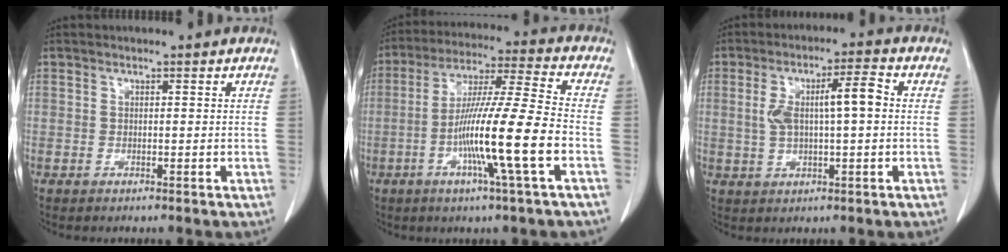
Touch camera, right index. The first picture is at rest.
{"total": 15.4, "force": [-4.6, -0.8, 14.6], "torque": [-0.271, -0.007, -0.087]}
{"total": 8.6, "force": [0.8, 2.3, 8.3], "torque": [-0.159, 0.024, 0.017]}